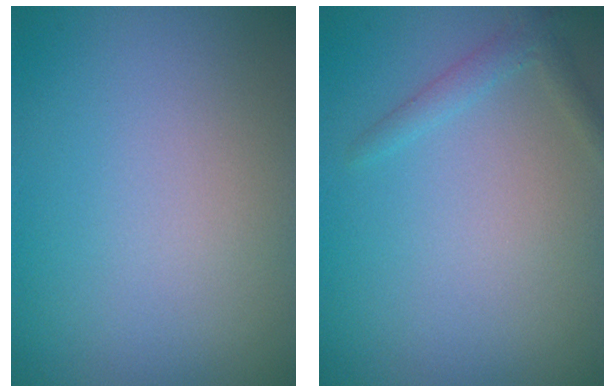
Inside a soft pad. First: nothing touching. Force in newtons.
{"total": 1.4, "press": 1.4, "slide": 0.0}